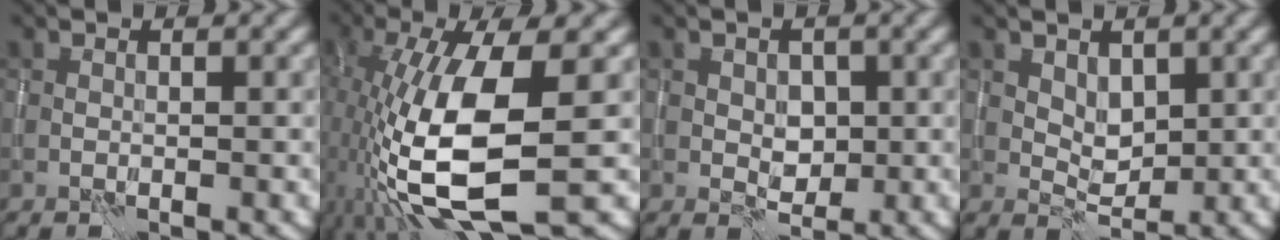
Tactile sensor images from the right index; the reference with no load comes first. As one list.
[{"total": 12.6, "force": [-1.8, 4.6, 11.6], "torque": [-0.235, -0.023, -0.032]}, {"total": 1.9, "force": [0.2, 1.5, 1.3], "torque": [-0.020, -0.003, 0.005]}, {"total": 2.1, "force": [1.1, 1.3, 1.2], "torque": [-0.019, -0.007, 0.023]}]